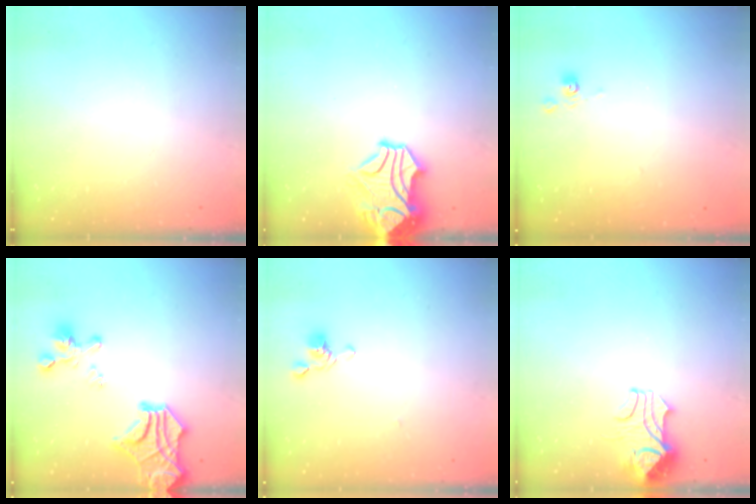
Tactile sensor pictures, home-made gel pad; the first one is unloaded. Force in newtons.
{"total": 3.1, "press": 2.7, "slide": 1.6}
{"total": 5.8, "press": 5.8, "slide": 0.2}
{"total": 10.8, "press": 10.5, "slide": 2.8}
{"total": 2.1, "press": 2.0, "slide": 0.7}
{"total": 2.2, "press": 2.0, "slide": 0.9}